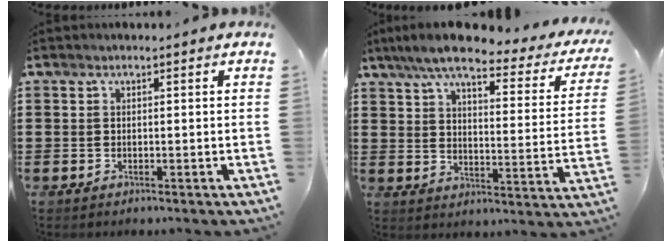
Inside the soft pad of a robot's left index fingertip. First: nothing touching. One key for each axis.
{"total": 8.2, "fx": 6.5, "fy": 0.9, "fz": 5.0, "tx": -0.114, "ty": -0.034, "tz": 0.109}